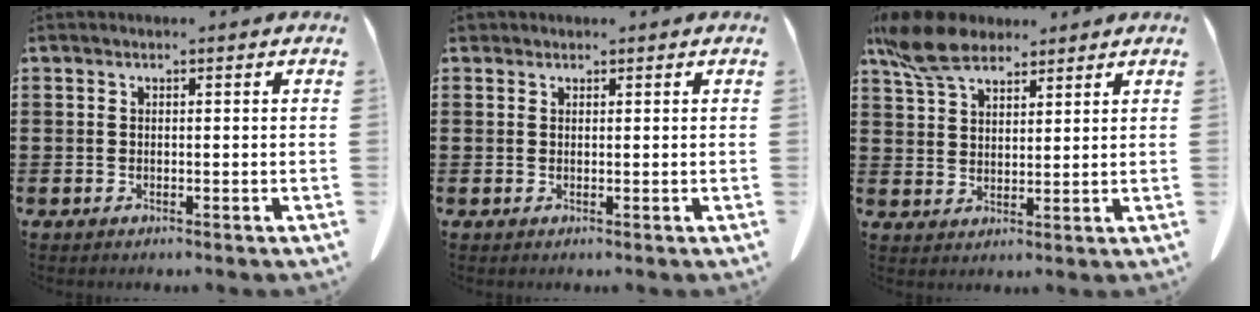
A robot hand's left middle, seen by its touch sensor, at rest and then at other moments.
{"total": 0.7, "force": [0.6, 0.4, 0.2], "torque": [-0.007, 0.001, 0.013]}
{"total": 7.7, "force": [6.0, 3.3, 3.5], "torque": [-0.091, -0.002, 0.115]}